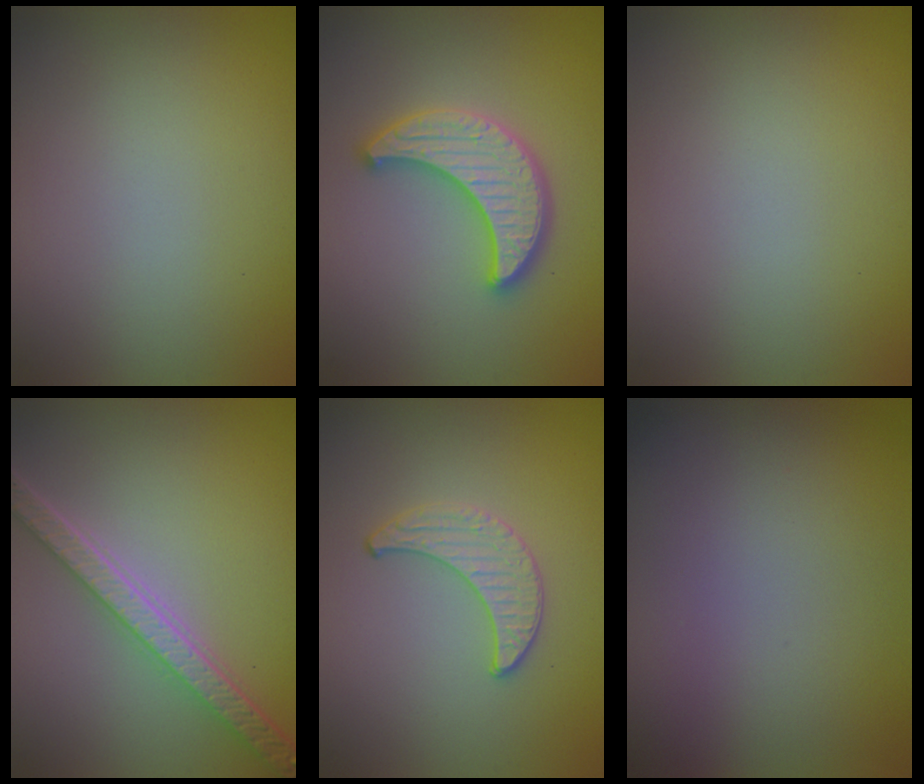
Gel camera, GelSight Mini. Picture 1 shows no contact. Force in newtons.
{"total": 5.2, "press": 5.1, "slide": 0.8}
{"total": 0.0}
{"total": 5.5, "press": 4.0, "slide": 3.7}
{"total": 1.5, "press": 1.5, "slide": 0.1}
{"total": 0.0}